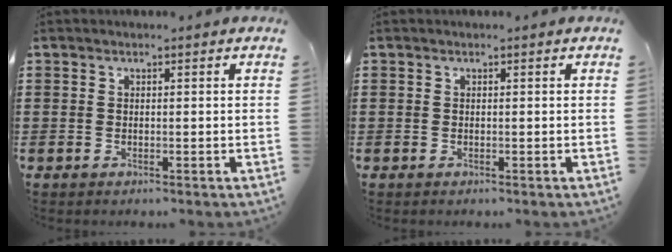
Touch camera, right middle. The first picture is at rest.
{"total": 0.0}